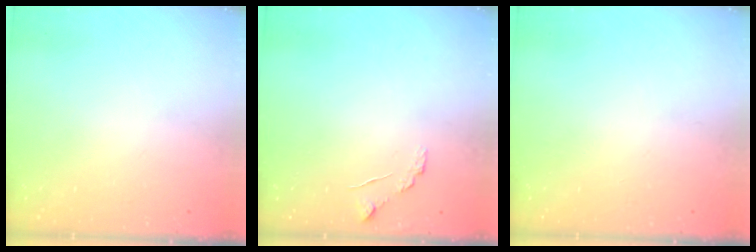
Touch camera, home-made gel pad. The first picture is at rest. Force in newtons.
{"total": 6.3, "press": 6.3, "slide": 0.5}
{"total": 0.0}